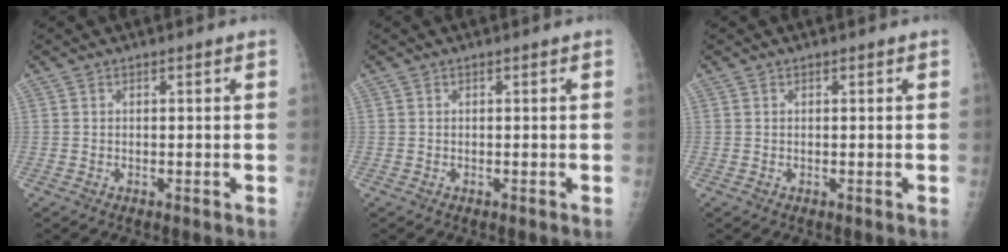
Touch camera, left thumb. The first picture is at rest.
{"total": 0.0}
{"total": 0.0}